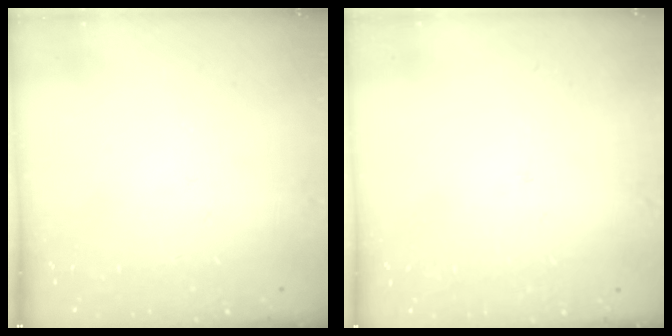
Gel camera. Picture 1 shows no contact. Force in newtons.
{"total": 2.1, "press": 2.1, "slide": 0.1}